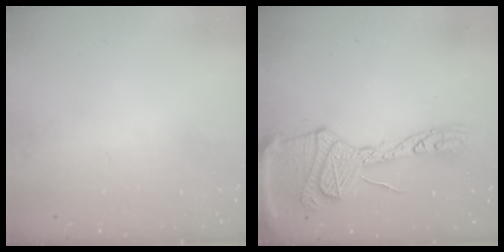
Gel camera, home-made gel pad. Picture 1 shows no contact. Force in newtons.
{"total": 19.1, "press": 19.0, "slide": 1.7}